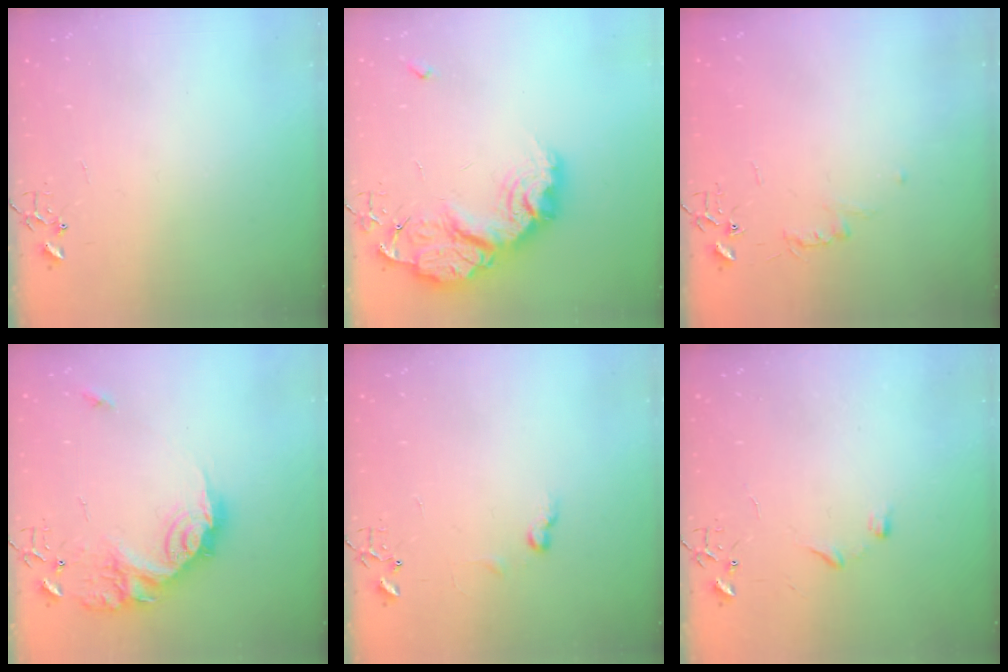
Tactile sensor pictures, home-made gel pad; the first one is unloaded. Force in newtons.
{"total": 25.2, "press": 25.1, "slide": 2.0}
{"total": 4.8, "press": 4.7, "slide": 0.6}
{"total": 19.2, "press": 19.2, "slide": 1.0}
{"total": 6.0, "press": 6.0, "slide": 0.8}
{"total": 6.7, "press": 6.7, "slide": 0.7}